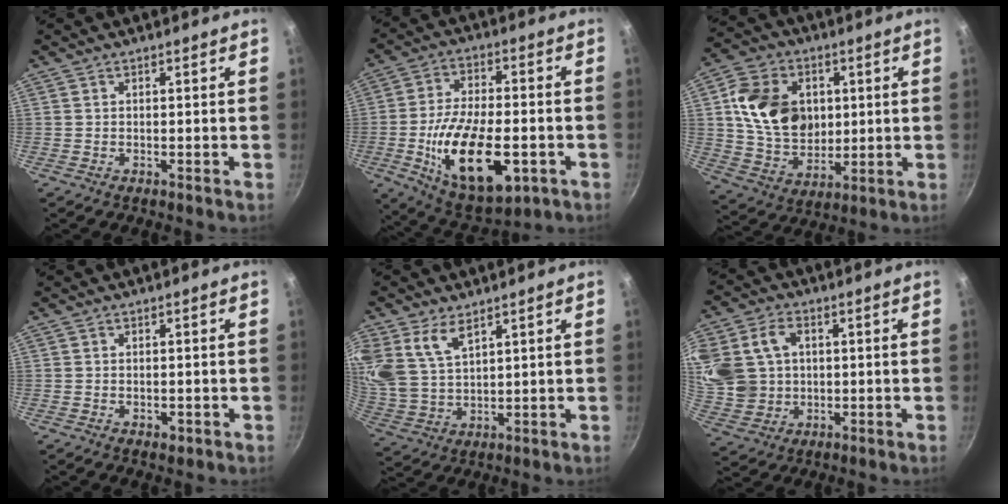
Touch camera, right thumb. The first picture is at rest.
{"total": 20.4, "force": [-5.3, 10.0, 16.9], "torque": [-0.281, 0.012, -0.080]}
{"total": 16.7, "force": [3.2, 12.8, 10.3], "torque": [-0.159, -0.002, 0.061]}
{"total": 2.0, "force": [-0.6, 1.3, 1.4], "torque": [-0.018, -0.004, -0.008]}
{"total": 10.8, "force": [6.2, 6.2, 6.4], "torque": [-0.127, -0.026, 0.135]}
{"total": 18.3, "force": [3.4, 14.7, 10.4], "torque": [-0.231, 0.016, 0.077]}